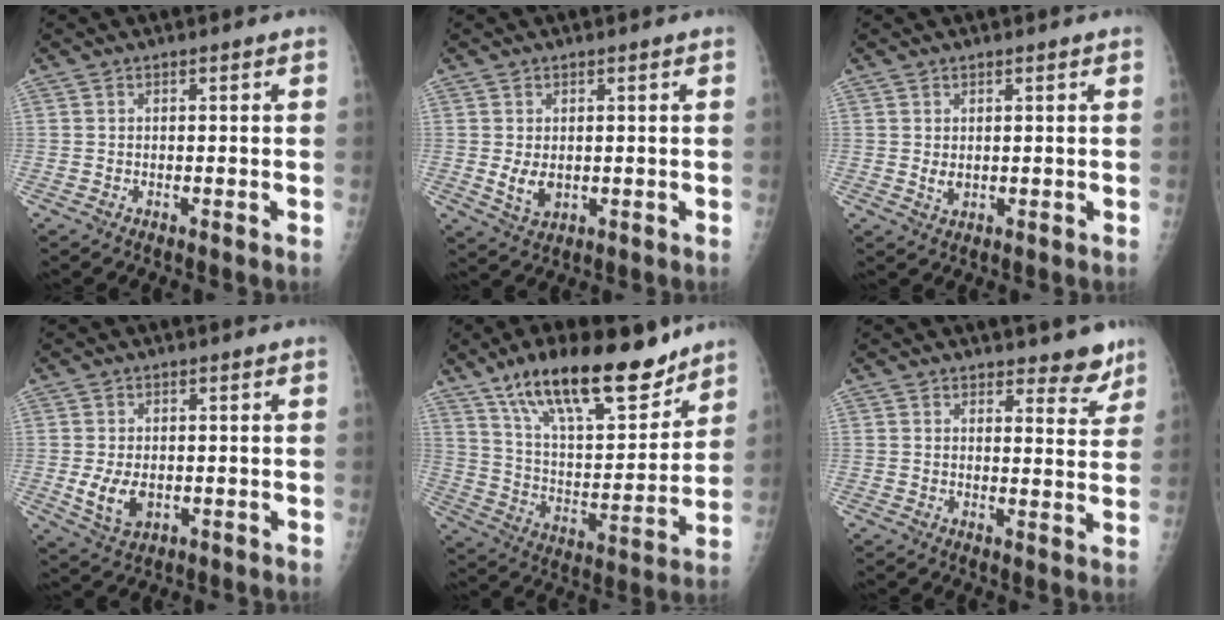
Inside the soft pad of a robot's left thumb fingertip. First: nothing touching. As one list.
[{"total": 4.0, "force": [0.1, 2.7, 2.9], "torque": [-0.045, -0.010, 0.011]}, {"total": 1.8, "force": [0.5, 1.2, 1.3], "torque": [-0.019, -0.007, 0.013]}, {"total": 6.0, "force": [-0.8, 3.9, 4.4], "torque": [-0.076, -0.011, -0.004]}, {"total": 22.8, "force": [16.1, 7.9, 14.1], "torque": [-0.194, -0.068, 0.273]}, {"total": 5.4, "force": [4.5, 2.4, 1.8], "torque": [0.009, -0.034, 0.053]}]